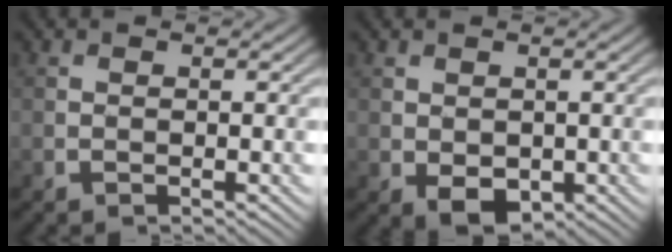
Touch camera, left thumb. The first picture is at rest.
{"total": 3.1, "force": [-0.6, 2.1, 2.2], "torque": [-0.046, -0.013, -0.004]}